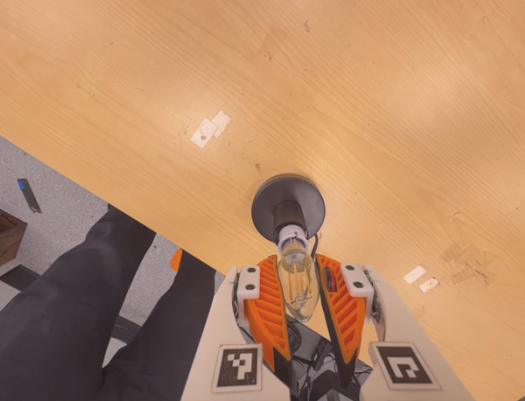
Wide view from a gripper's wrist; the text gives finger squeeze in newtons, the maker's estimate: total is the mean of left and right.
{"total": 13.4, "left": 14.6, "right": 12.2}